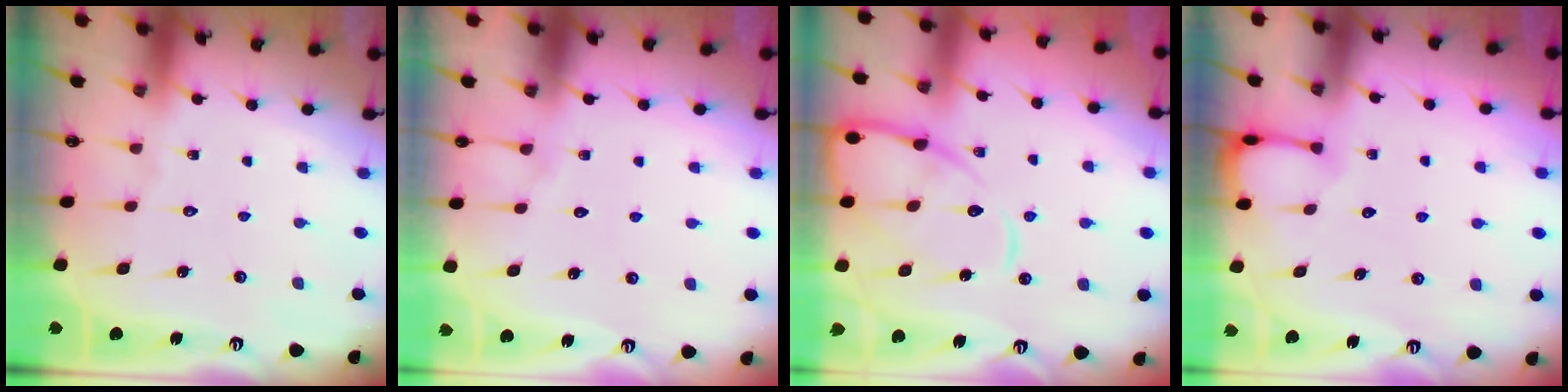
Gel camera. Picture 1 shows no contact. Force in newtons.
{"total": 2.9, "press": 2.9, "slide": 0.2}
{"total": 12.7, "press": 12.6, "slide": 1.3}
{"total": 3.6, "press": 3.6, "slide": 0.3}